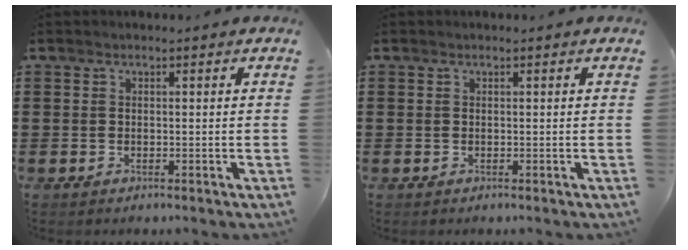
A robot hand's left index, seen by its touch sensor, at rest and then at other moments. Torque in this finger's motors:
{"motor_torque": [0.00, 0.00, 0.00, 0.00]}